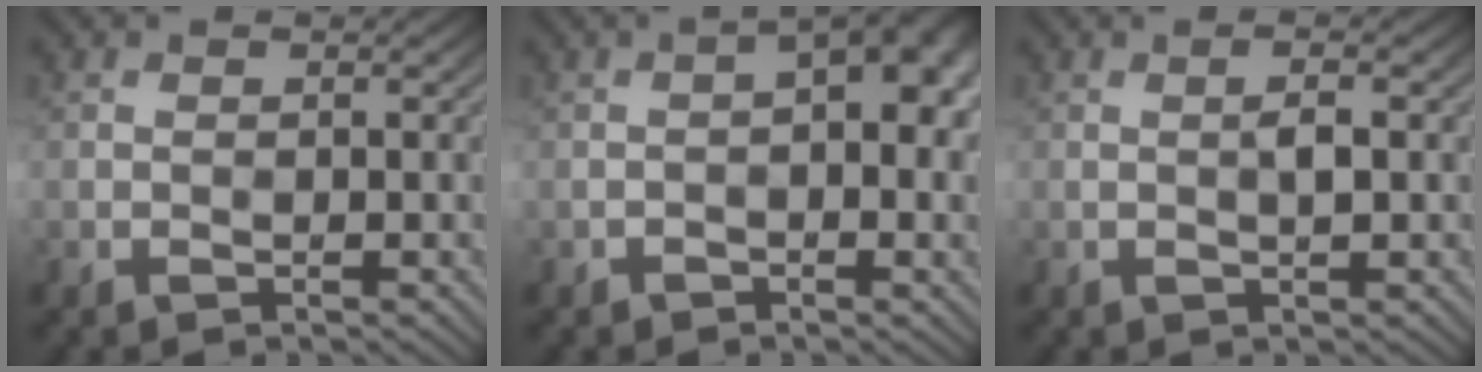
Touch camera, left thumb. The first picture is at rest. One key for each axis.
{"total": 5.7, "fx": 0.1, "fy": 2.0, "fz": 5.3, "tx": -0.076, "ty": 0.008, "tz": 0.006}
{"total": 1.8, "fx": 1.0, "fy": -0.1, "fz": 1.5, "tx": -0.026, "ty": 0.011, "tz": 0.010}